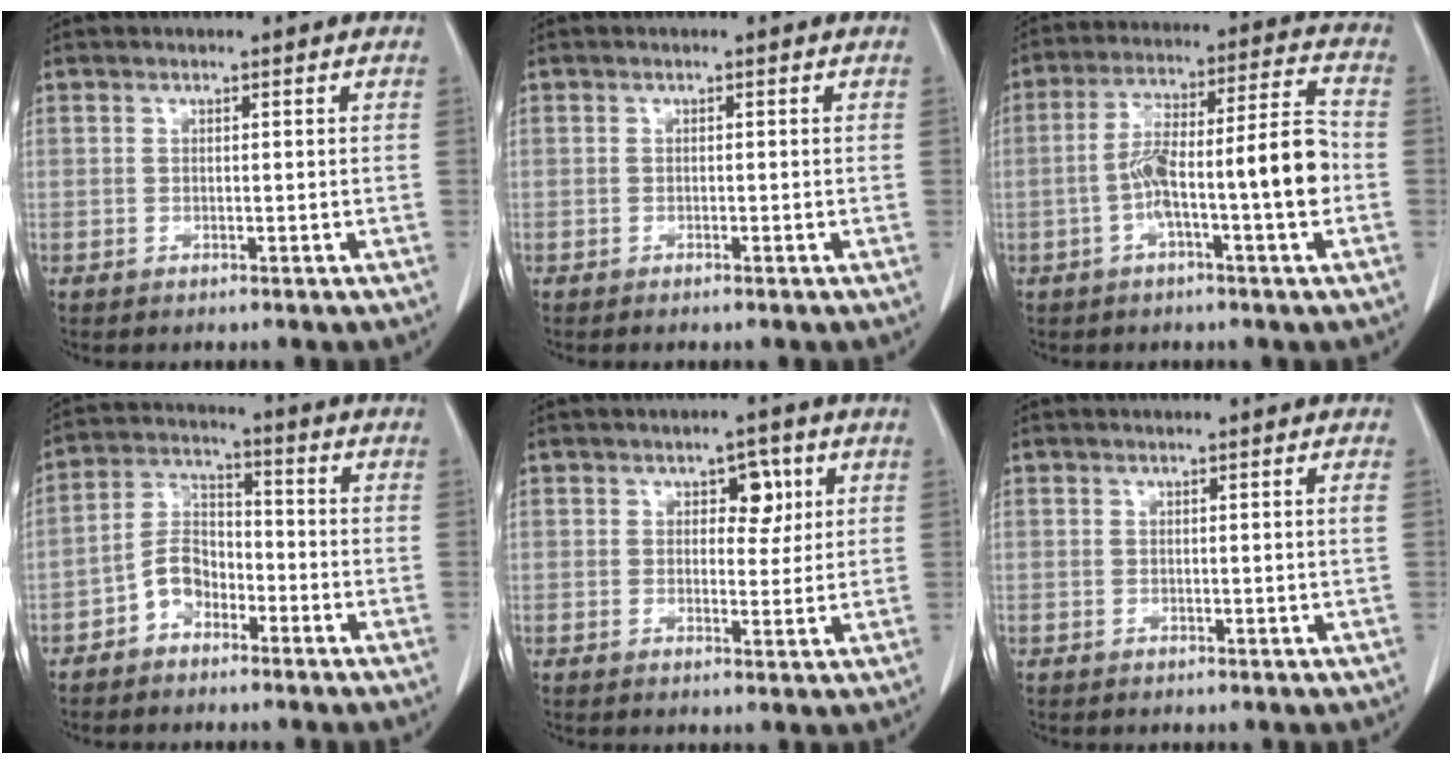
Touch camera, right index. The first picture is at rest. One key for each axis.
{"total": 0.6, "fx": -0.5, "fy": -0.1, "fz": 0.3, "tx": -0.009, "ty": -0.001, "tz": -0.009}
{"total": 13.2, "fx": -3.0, "fy": 1.2, "fz": 12.8, "tx": -0.216, "ty": 0.031, "tz": -0.050}
{"total": 6.1, "fx": -3.3, "fy": 4.0, "fz": 3.2, "tx": -0.067, "ty": 0.018, "tz": -0.067}
{"total": 3.9, "fx": 1.5, "fy": 2.3, "fz": 2.8, "tx": -0.031, "ty": 0.007, "tz": 0.021}
{"total": 0.7, "fx": 0.1, "fy": -0.3, "fz": 0.6, "tx": -0.008, "ty": -0.001, "tz": 0.002}